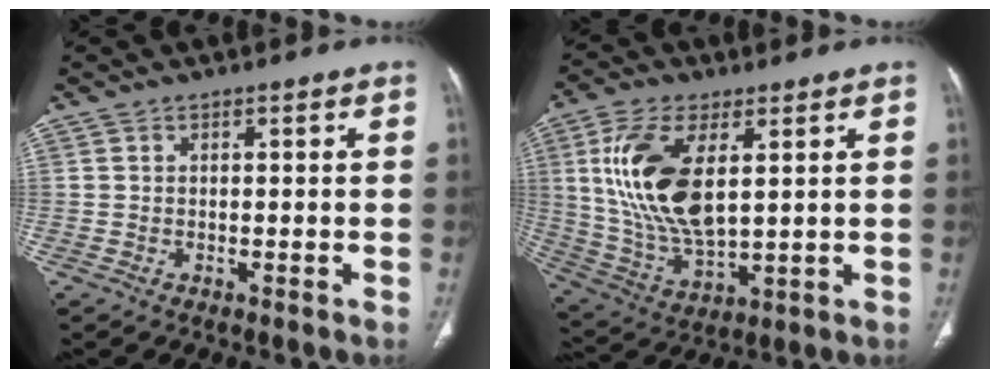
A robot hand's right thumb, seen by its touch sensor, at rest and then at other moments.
{"total": 17.1, "force": [4.2, 8.2, 14.4], "torque": [-0.293, -0.018, 0.089]}